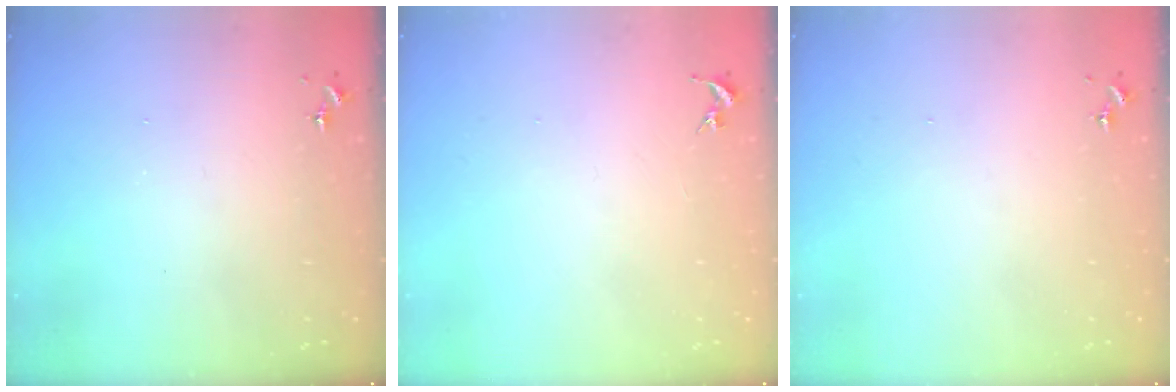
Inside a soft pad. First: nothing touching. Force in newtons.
{"total": 0.0}
{"total": 0.0}